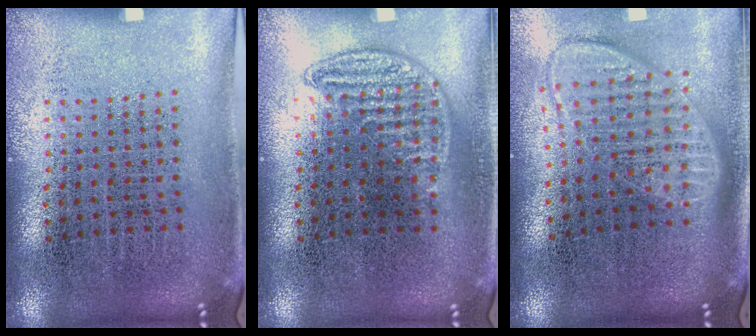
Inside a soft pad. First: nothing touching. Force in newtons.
{"total": 1.0, "press": 0.8, "slide": 0.4}
{"total": 1.9, "press": 1.5, "slide": 1.1}